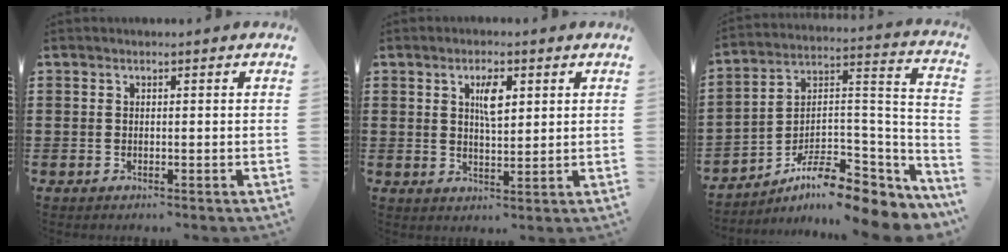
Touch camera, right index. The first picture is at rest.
{"total": 4.2, "force": [1.5, 1.5, 3.6], "torque": [-0.060, 0.001, 0.021]}
{"total": 9.4, "force": [-7.2, 3.0, 5.3], "torque": [-0.088, 0.010, -0.137]}